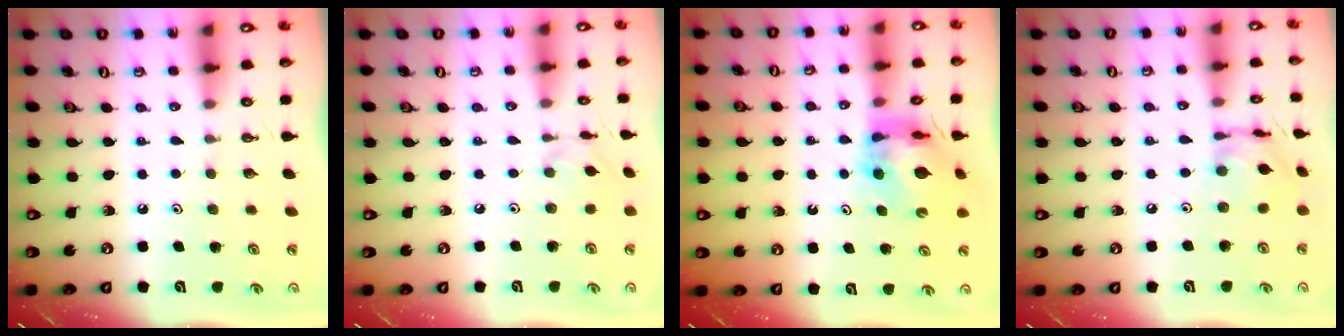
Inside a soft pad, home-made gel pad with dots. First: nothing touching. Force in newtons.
{"total": 1.8, "press": 1.8, "slide": 0.1}
{"total": 11.7, "press": 11.7, "slide": 1.2}
{"total": 10.6, "press": 10.6, "slide": 0.8}